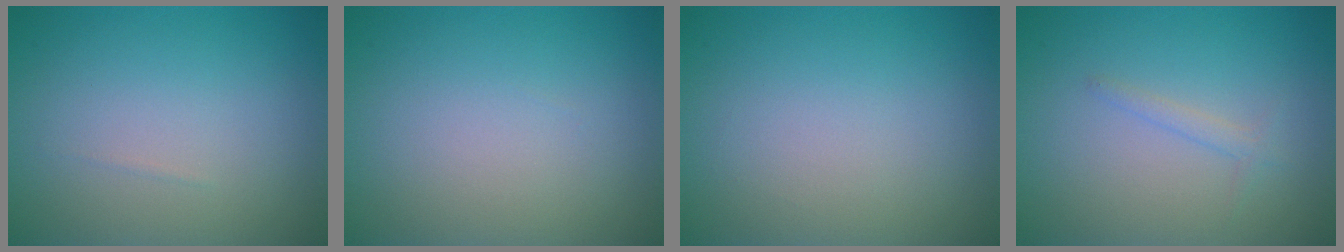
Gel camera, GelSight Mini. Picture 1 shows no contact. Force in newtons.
{"total": 0.0}
{"total": 0.0}
{"total": 1.0, "press": 1.0, "slide": 0.0}